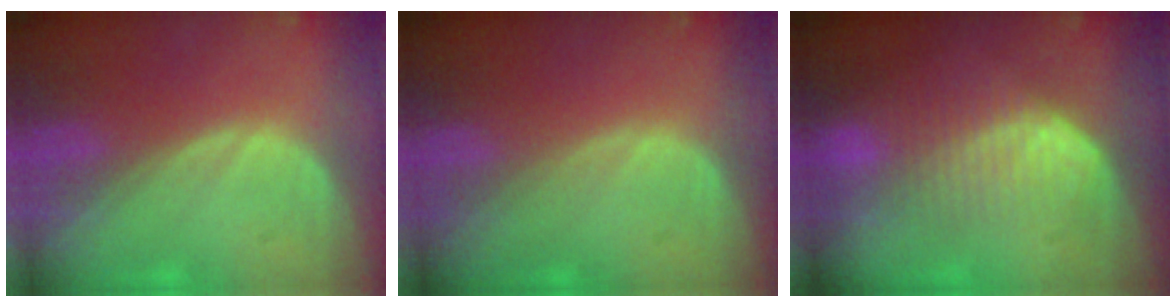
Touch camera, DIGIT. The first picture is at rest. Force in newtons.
{"total": 0.0}
{"total": 6.8, "press": 6.7, "slide": 1.4}